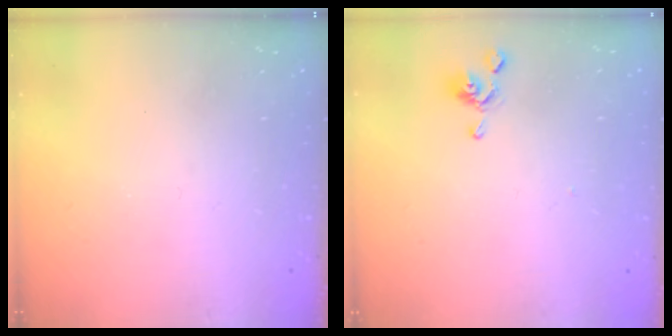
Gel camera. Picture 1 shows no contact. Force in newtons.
{"total": 0.6, "press": 0.0, "slide": 0.6}